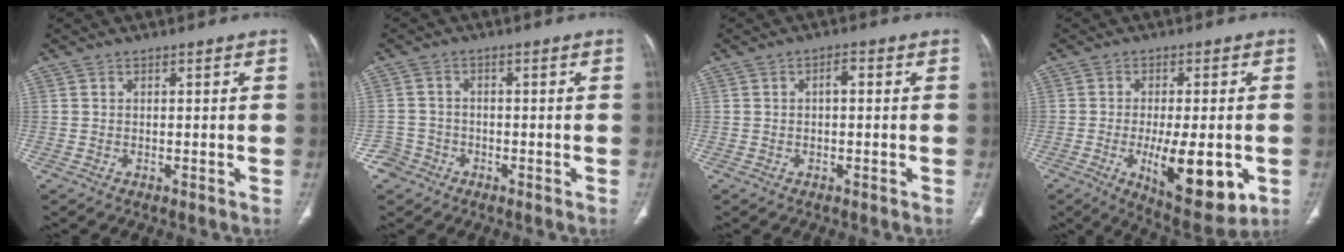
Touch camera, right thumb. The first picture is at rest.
{"total": 3.4, "force": [-2.1, 2.7, -0.3], "torque": [0.019, 0.019, -0.042]}
{"total": 1.9, "force": [0.1, 0.9, 1.7], "torque": [-0.025, 0.006, -0.002]}
{"total": 15.0, "force": [-4.0, 5.6, 13.3], "torque": [-0.187, -0.018, -0.046]}